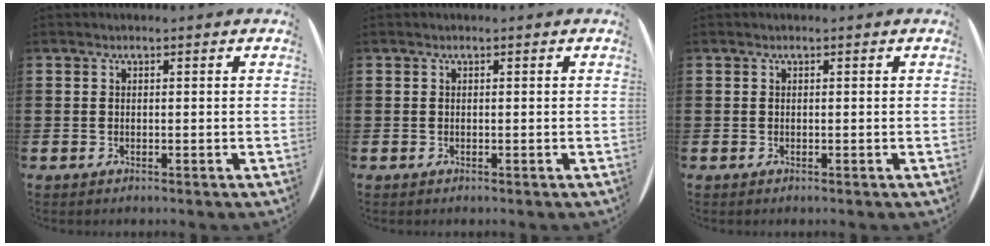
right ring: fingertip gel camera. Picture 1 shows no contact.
{"total": 0.0}
{"total": 0.0}